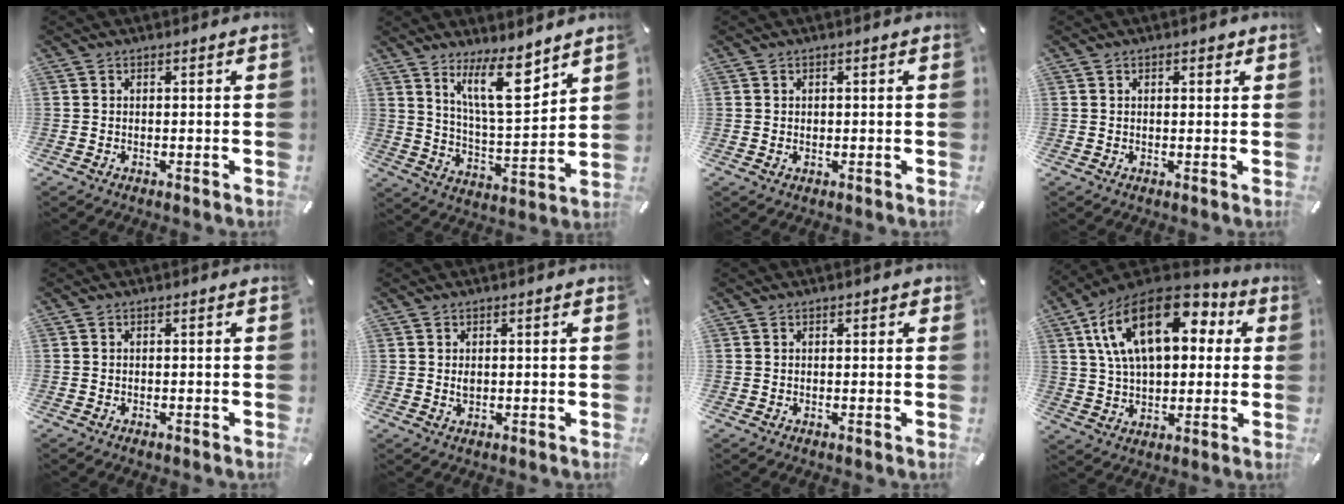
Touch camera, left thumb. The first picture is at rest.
{"total": 14.4, "force": [9.4, 4.4, 10.0], "torque": [-0.175, -0.051, 0.161]}
{"total": 0.8, "force": [0.1, 0.7, 0.3], "torque": [-0.007, 0.003, 0.002]}
{"total": 1.6, "force": [0.7, 0.9, 1.1], "torque": [-0.015, 0.002, 0.010]}
{"total": 0.0}
{"total": 1.2, "force": [0.4, 0.8, 0.8], "torque": [-0.017, 0.001, 0.007]}
{"total": 0.8, "force": [0.4, 0.7, 0.2], "torque": [-0.003, 0.004, 0.007]}
{"total": 21.5, "force": [8.2, 12.3, 15.6], "torque": [-0.309, -0.028, 0.135]}